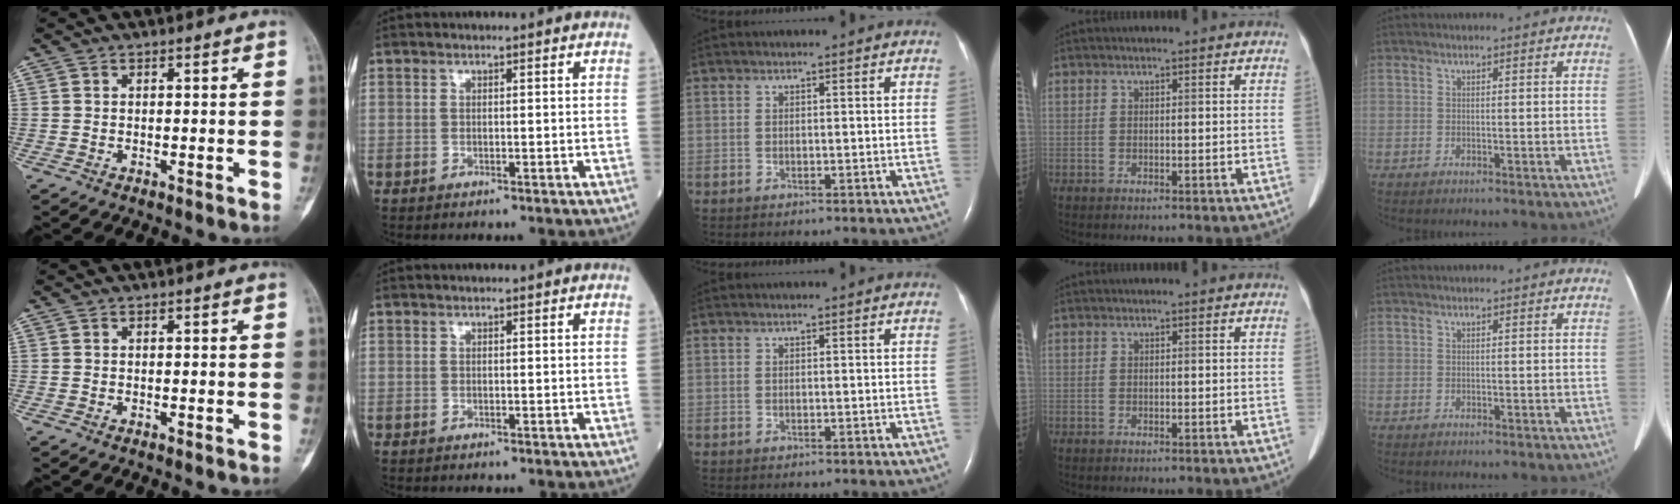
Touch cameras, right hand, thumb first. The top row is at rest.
{}